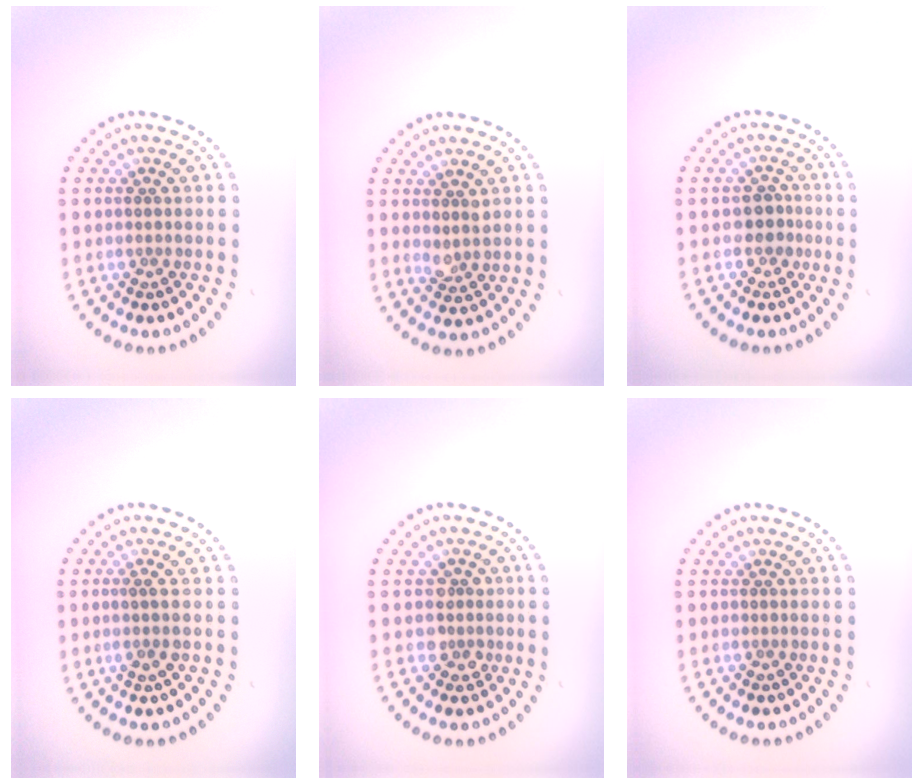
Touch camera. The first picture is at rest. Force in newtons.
{"total": 1.6, "press": 1.4, "slide": 0.8}
{"total": 1.9, "press": 1.6, "slide": 1.1}
{"total": 1.5, "press": 1.1, "slide": 0.9}
{"total": 1.8, "press": 1.5, "slide": 0.9}
{"total": 0.0}